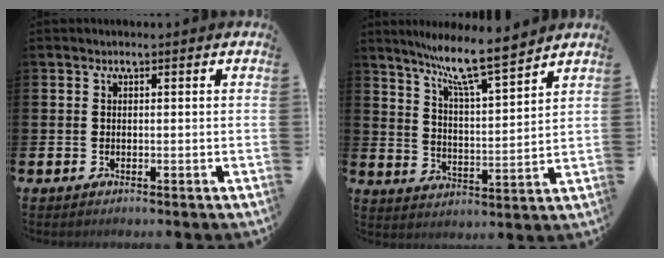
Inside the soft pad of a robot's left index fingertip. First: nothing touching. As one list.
[{"total": 10.0, "force": [8.6, 0.6, 5.0], "torque": [-0.111, -0.051, 0.145]}]